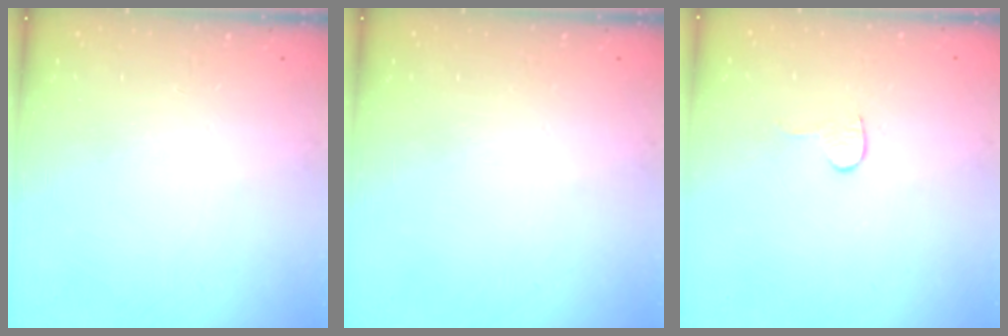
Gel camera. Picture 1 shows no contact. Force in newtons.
{"total": 0.0}
{"total": 4.7, "press": 4.7, "slide": 0.4}